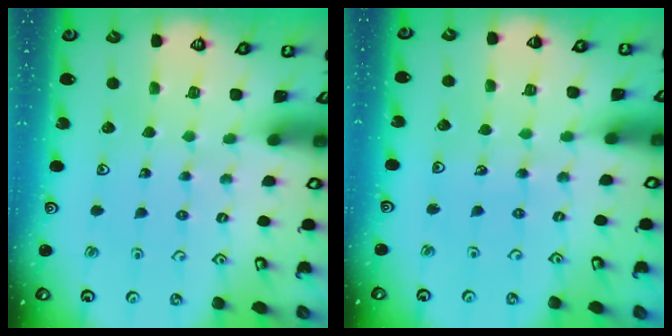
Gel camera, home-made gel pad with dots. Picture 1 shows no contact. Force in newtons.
{"total": 3.2, "press": 2.7, "slide": 1.7}